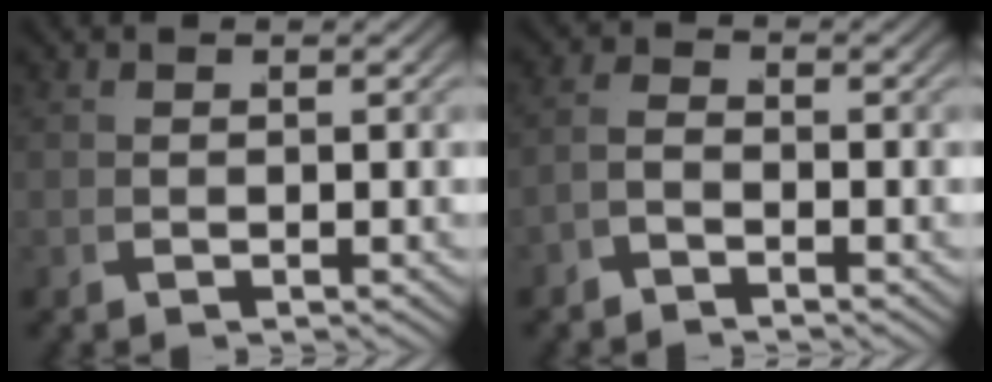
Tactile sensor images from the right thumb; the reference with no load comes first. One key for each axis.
{"total": 1.5, "fx": -1.2, "fy": 0.7, "fz": 0.6, "tx": -0.008, "ty": -0.003, "tz": -0.024}